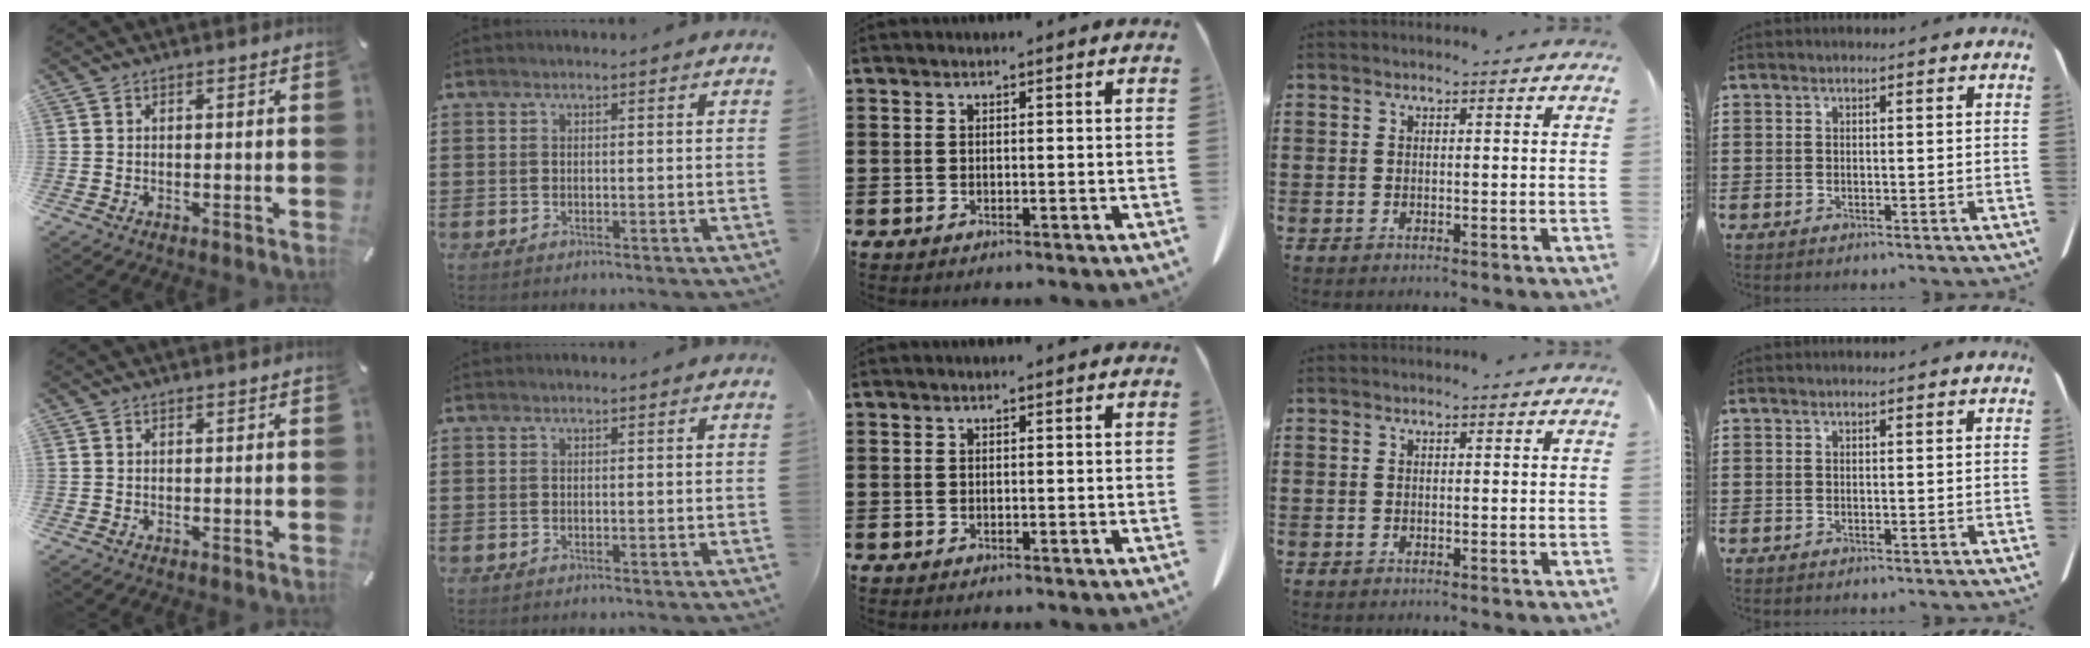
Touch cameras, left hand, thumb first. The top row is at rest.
{}